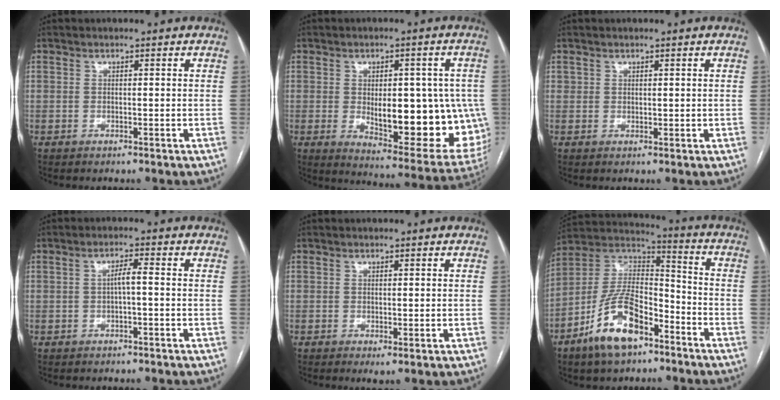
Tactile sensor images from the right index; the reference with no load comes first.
{"total": 19.6, "force": [-2.2, 7.8, 17.9], "torque": [-0.178, 0.007, 0.000]}
{"total": 1.1, "force": [0.6, 0.9, 0.3], "torque": [0.007, -0.003, 0.006]}
{"total": 2.3, "force": [-0.3, 0.3, 2.3], "torque": [-0.040, 0.004, -0.004]}
{"total": 1.5, "force": [-0.3, 0.4, 1.5], "torque": [-0.024, -0.008, 0.003]}
{"total": 14.8, "force": [-8.3, 6.3, 10.5], "torque": [-0.214, 0.012, -0.150]}